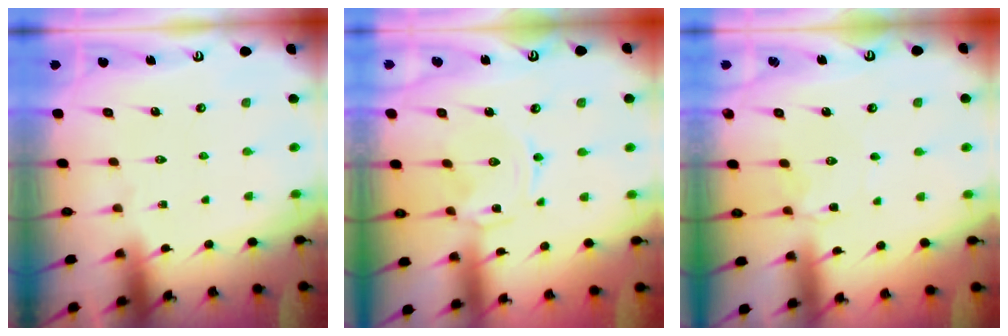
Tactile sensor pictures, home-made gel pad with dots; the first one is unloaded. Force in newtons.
{"total": 0.8, "press": 0.7, "slide": 0.1}
{"total": 2.2, "press": 2.2, "slide": 0.3}